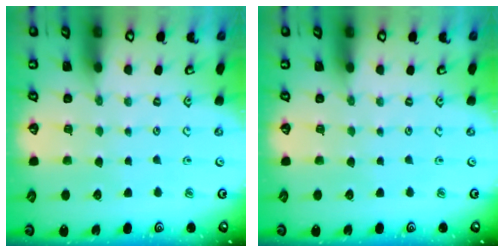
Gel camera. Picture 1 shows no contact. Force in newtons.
{"total": 0.0}